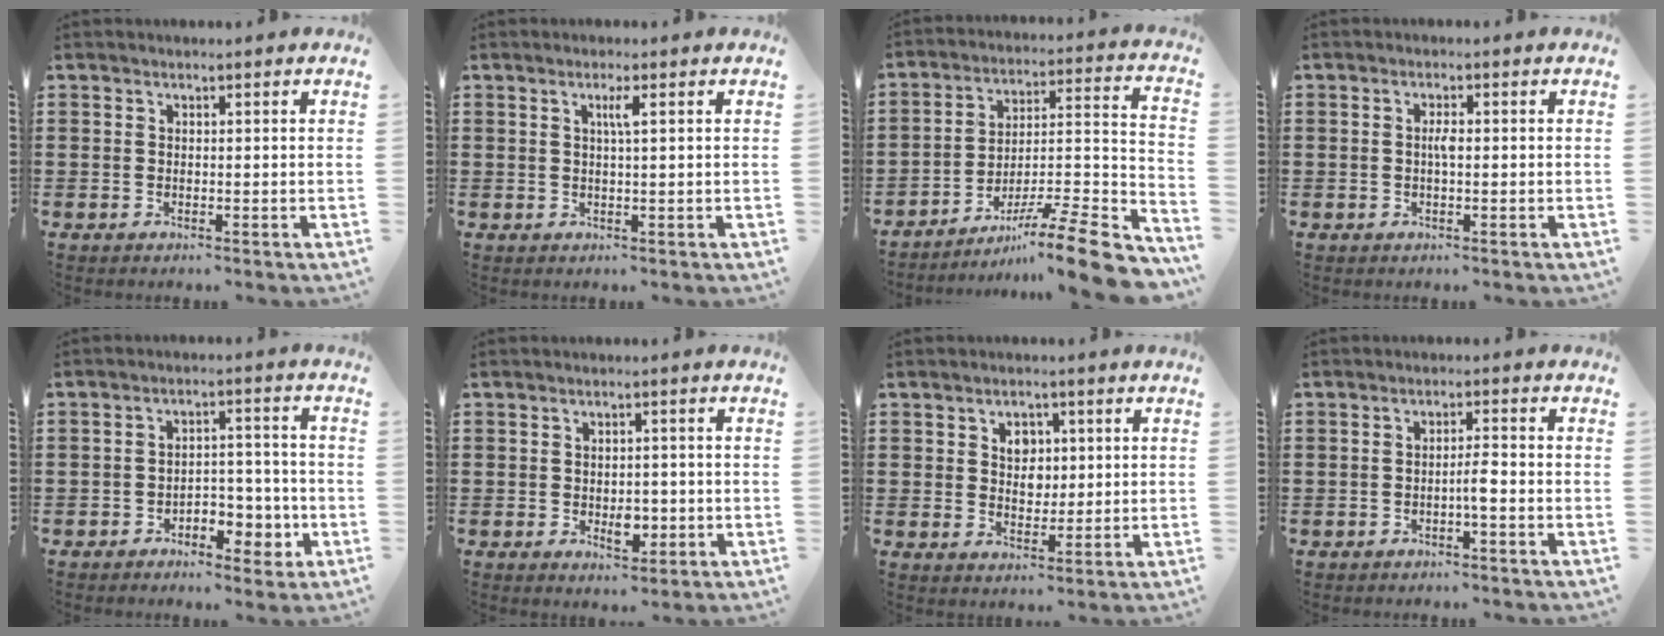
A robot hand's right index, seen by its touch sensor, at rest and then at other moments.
{"total": 1.7, "force": [0.5, -0.2, 1.6], "torque": [-0.032, -0.001, 0.006]}
{"total": 11.1, "force": [-8.2, 0.6, 7.5], "torque": [-0.098, 0.011, -0.155]}
{"total": 1.9, "force": [-0.1, 0.5, 1.8], "torque": [-0.036, 0.002, -0.003]}
{"total": 4.6, "force": [-2.7, 2.9, 2.4], "torque": [-0.035, 0.011, -0.054]}
{"total": 3.8, "force": [-0.9, 2.2, 2.9], "torque": [-0.046, 0.001, -0.015]}
{"total": 3.7, "force": [1.3, 2.8, 2.1], "torque": [-0.042, 0.009, 0.018]}
{"total": 2.6, "force": [-1.0, 0.1, 2.3], "torque": [-0.042, 0.002, -0.020]}